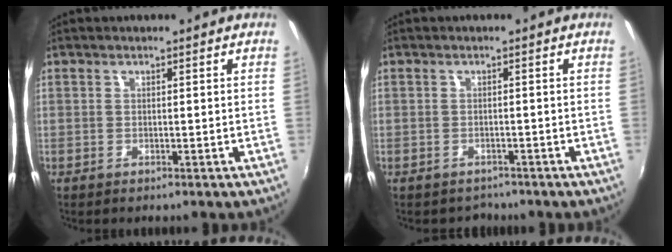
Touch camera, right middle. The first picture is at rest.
{"total": 2.4, "force": [-2.0, 1.3, -0.1], "torque": [-0.006, -0.004, -0.027]}